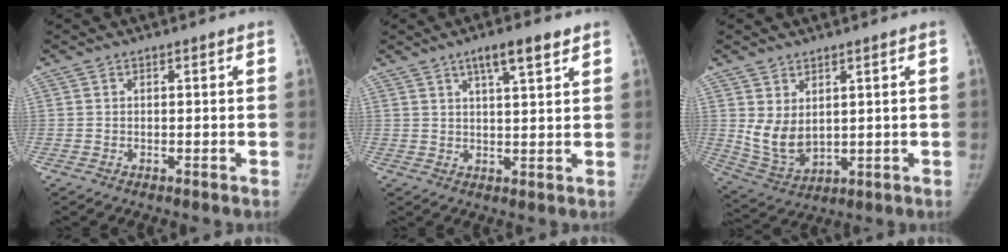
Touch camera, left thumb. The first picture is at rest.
{"total": 6.5, "force": [3.9, 1.4, 4.9], "torque": [-0.073, -0.015, 0.063]}
{"total": 7.4, "force": [1.8, 4.9, 5.3], "torque": [-0.088, -0.021, 0.057]}